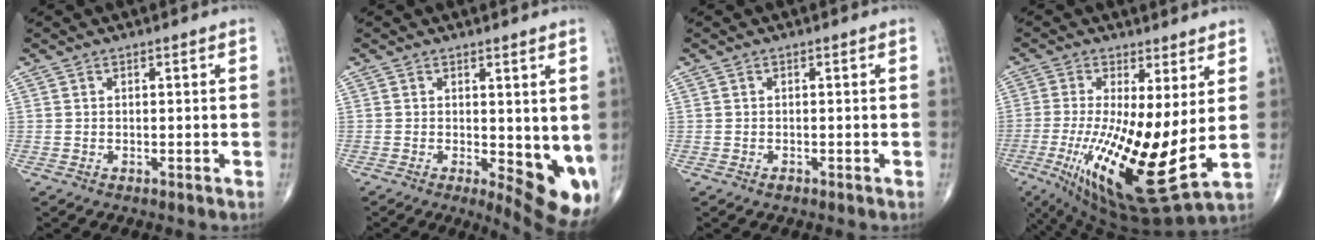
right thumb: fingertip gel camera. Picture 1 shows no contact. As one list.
[{"total": 10.3, "force": [-0.3, 4.1, 9.4], "torque": [-0.108, -0.023, 0.005]}, {"total": 0.7, "force": [-0.5, 0.4, 0.2], "torque": [0.002, 0.001, -0.009]}, {"total": 20.8, "force": [-1.3, 5.9, 19.9], "torque": [-0.384, -0.042, -0.004]}]